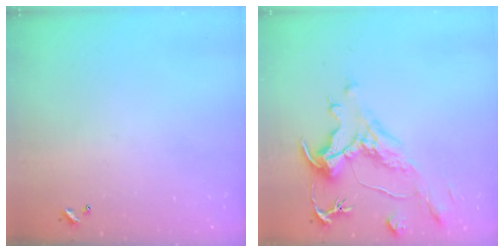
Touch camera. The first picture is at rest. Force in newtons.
{"total": 2.0, "press": 1.0, "slide": 1.7}